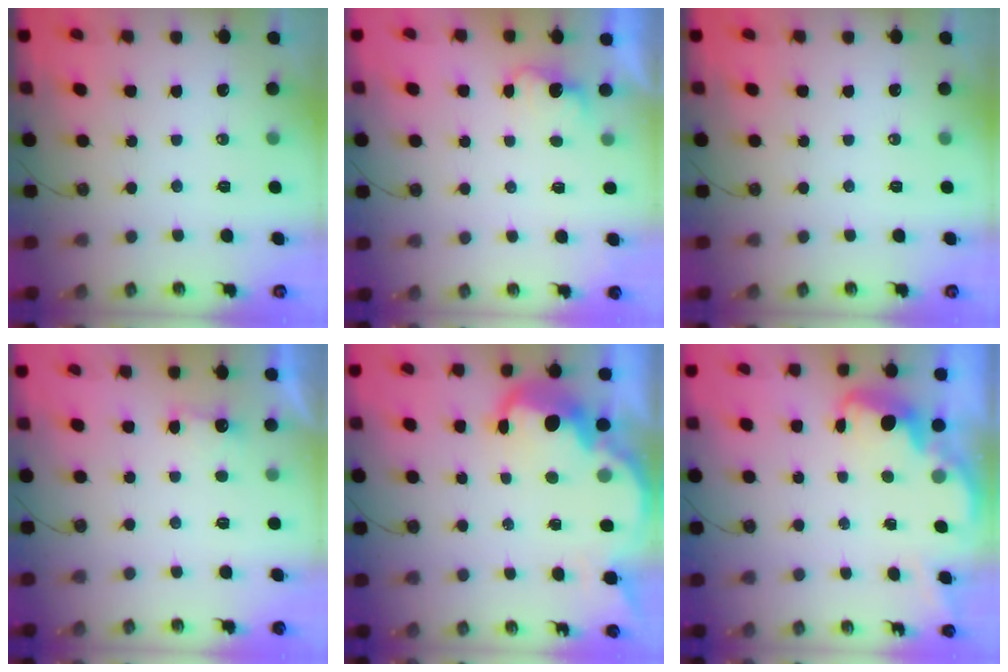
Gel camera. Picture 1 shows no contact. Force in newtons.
{"total": 1.6, "press": 1.4, "slide": 0.8}
{"total": 0.0}
{"total": 2.3, "press": 2.2, "slide": 0.8}
{"total": 8.8, "press": 8.8, "slide": 0.5}
{"total": 2.7, "press": 2.6, "slide": 0.8}